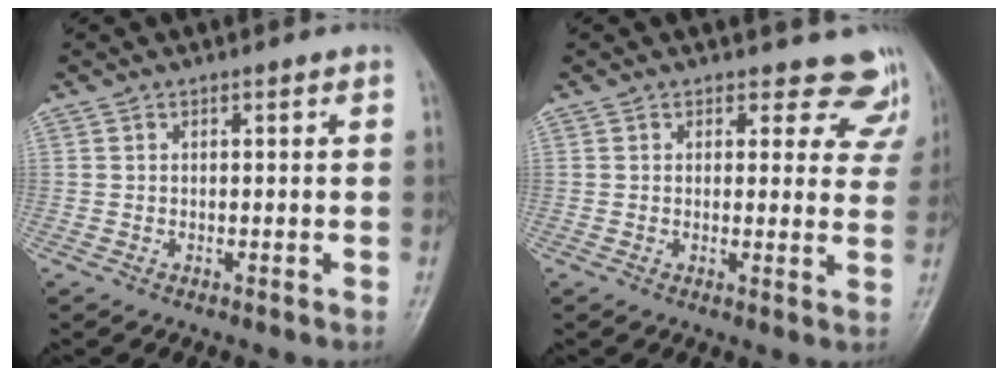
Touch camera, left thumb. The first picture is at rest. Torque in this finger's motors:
{"motor_torque": [0.11, 0.11, 0.03, -0.07, 0.02]}